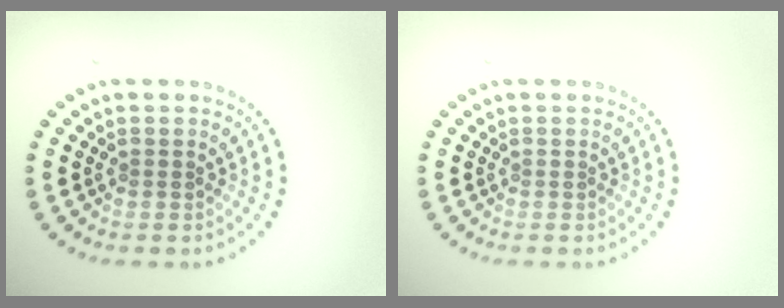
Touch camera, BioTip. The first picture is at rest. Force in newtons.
{"total": 0.0}